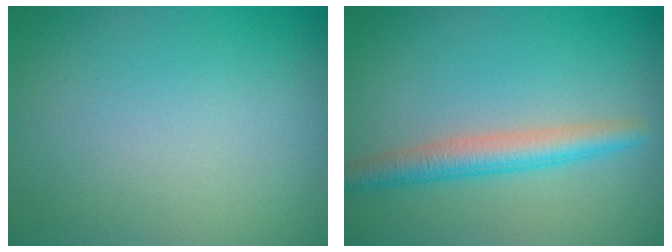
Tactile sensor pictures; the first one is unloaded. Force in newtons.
{"total": 3.4, "press": 3.4, "slide": 0.1}